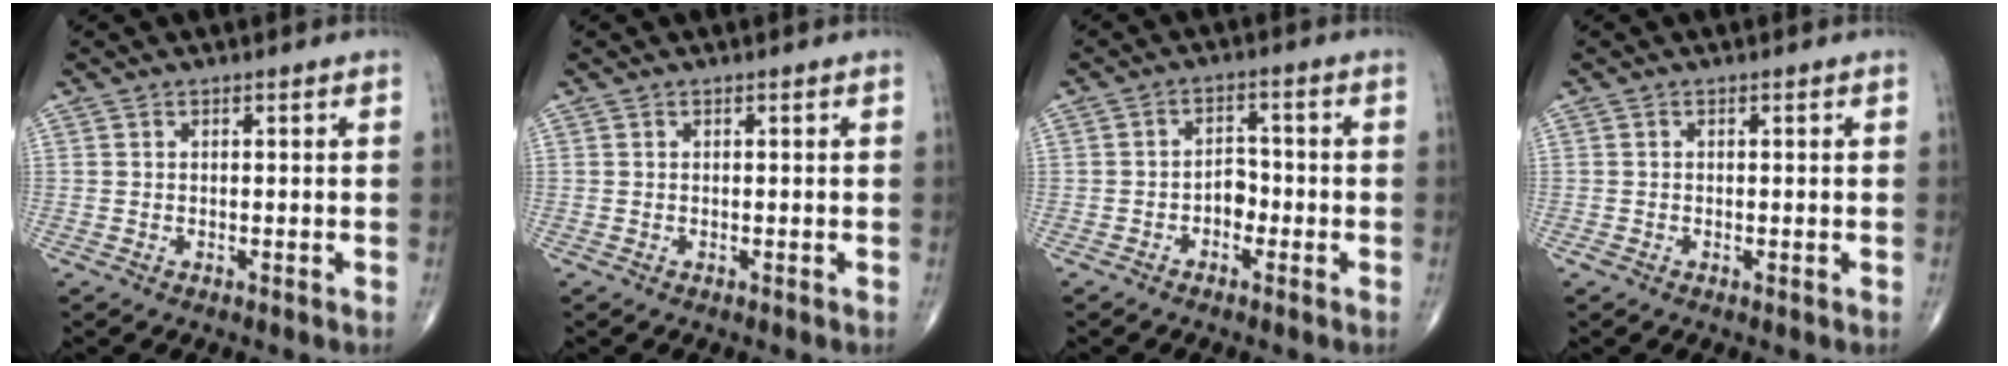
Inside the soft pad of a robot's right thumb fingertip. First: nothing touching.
{"total": 0.0}
{"total": 3.5, "force": [-1.4, 2.4, 2.0], "torque": [-0.012, 0.019, -0.031]}
{"total": 0.7, "force": [-0.3, 0.4, 0.5], "torque": [-0.010, -0.002, -0.007]}